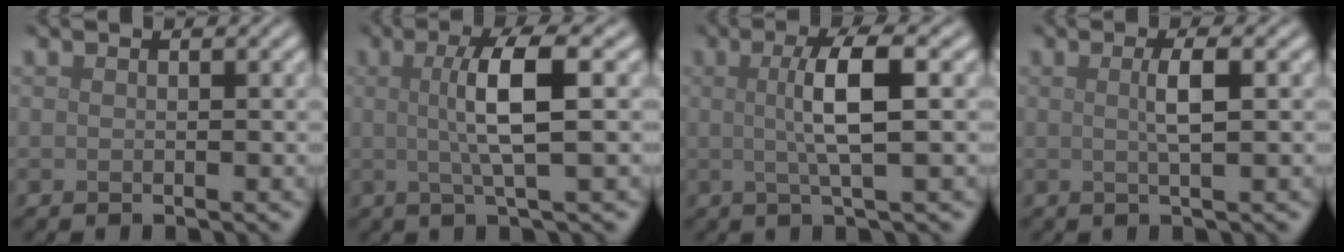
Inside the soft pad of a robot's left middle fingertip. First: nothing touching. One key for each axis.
{"total": 5.3, "fx": 0.5, "fy": 1.0, "fz": 5.2, "tx": -0.090, "ty": 0.008, "tz": 0.008}
{"total": 4.8, "fx": 0.5, "fy": 1.0, "fz": 4.7, "tx": -0.081, "ty": 0.006, "tz": 0.005}
{"total": 2.3, "fx": 0.3, "fy": 0.4, "fz": 2.2, "tx": -0.039, "ty": 0.005, "tz": 0.001}